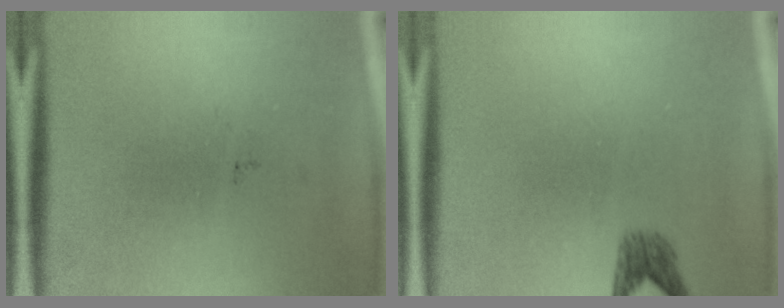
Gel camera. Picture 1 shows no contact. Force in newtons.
{"total": 1.8}